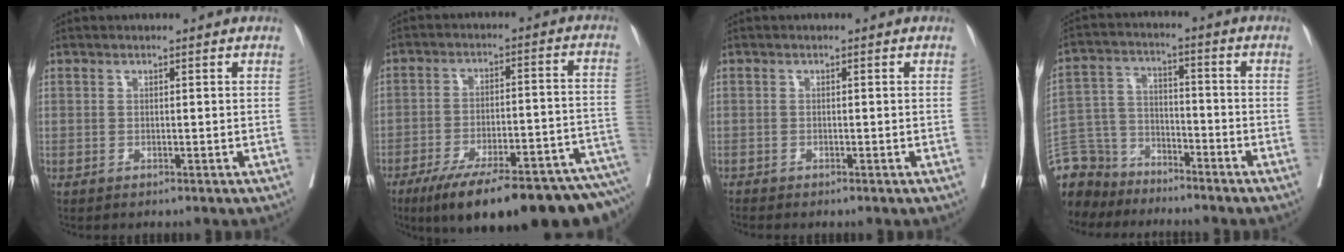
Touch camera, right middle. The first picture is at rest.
{"total": 25.0, "force": [-18.7, 3.4, 16.3], "torque": [-0.162, 0.000, -0.261]}
{"total": 0.7, "force": [-0.7, -0.1, 0.0], "torque": [-0.004, -0.003, -0.016]}
{"total": 12.0, "force": [-10.6, 5.5, 0.8], "torque": [-0.032, 0.032, -0.197]}